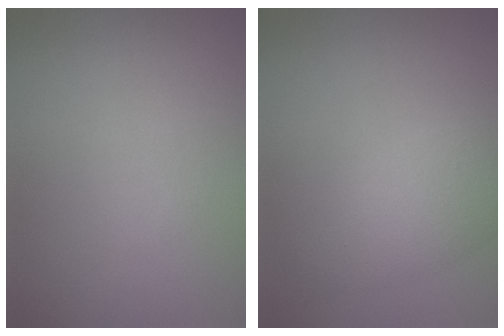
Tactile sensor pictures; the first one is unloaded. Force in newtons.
{"total": 3.6, "press": 3.6, "slide": 0.1}